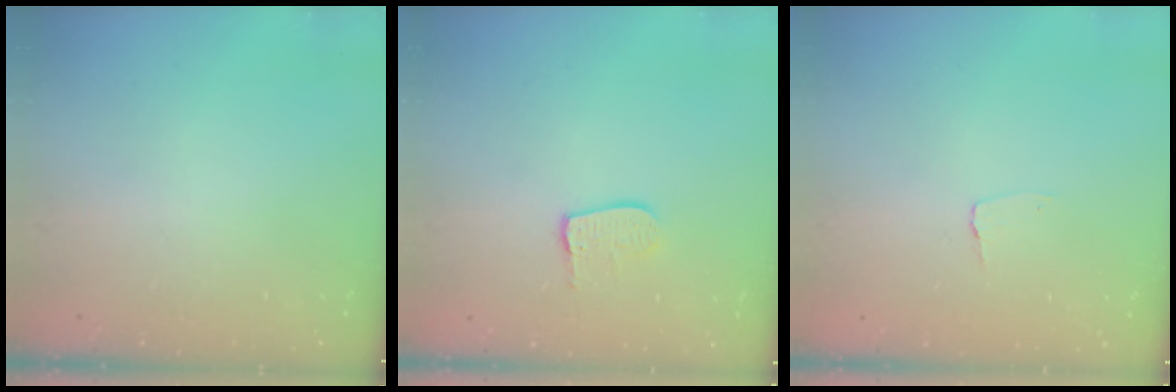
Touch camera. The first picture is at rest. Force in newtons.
{"total": 8.2, "press": 8.2, "slide": 0.7}
{"total": 2.6, "press": 2.6, "slide": 0.2}